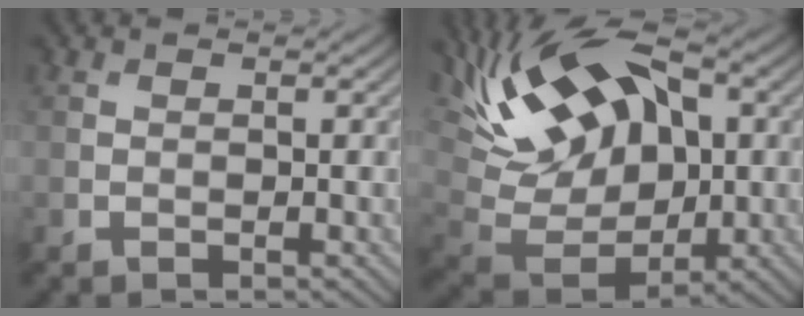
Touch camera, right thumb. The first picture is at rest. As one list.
[{"total": 15.7, "force": [5.6, 9.0, 11.6], "torque": [-0.230, 0.024, 0.087]}]